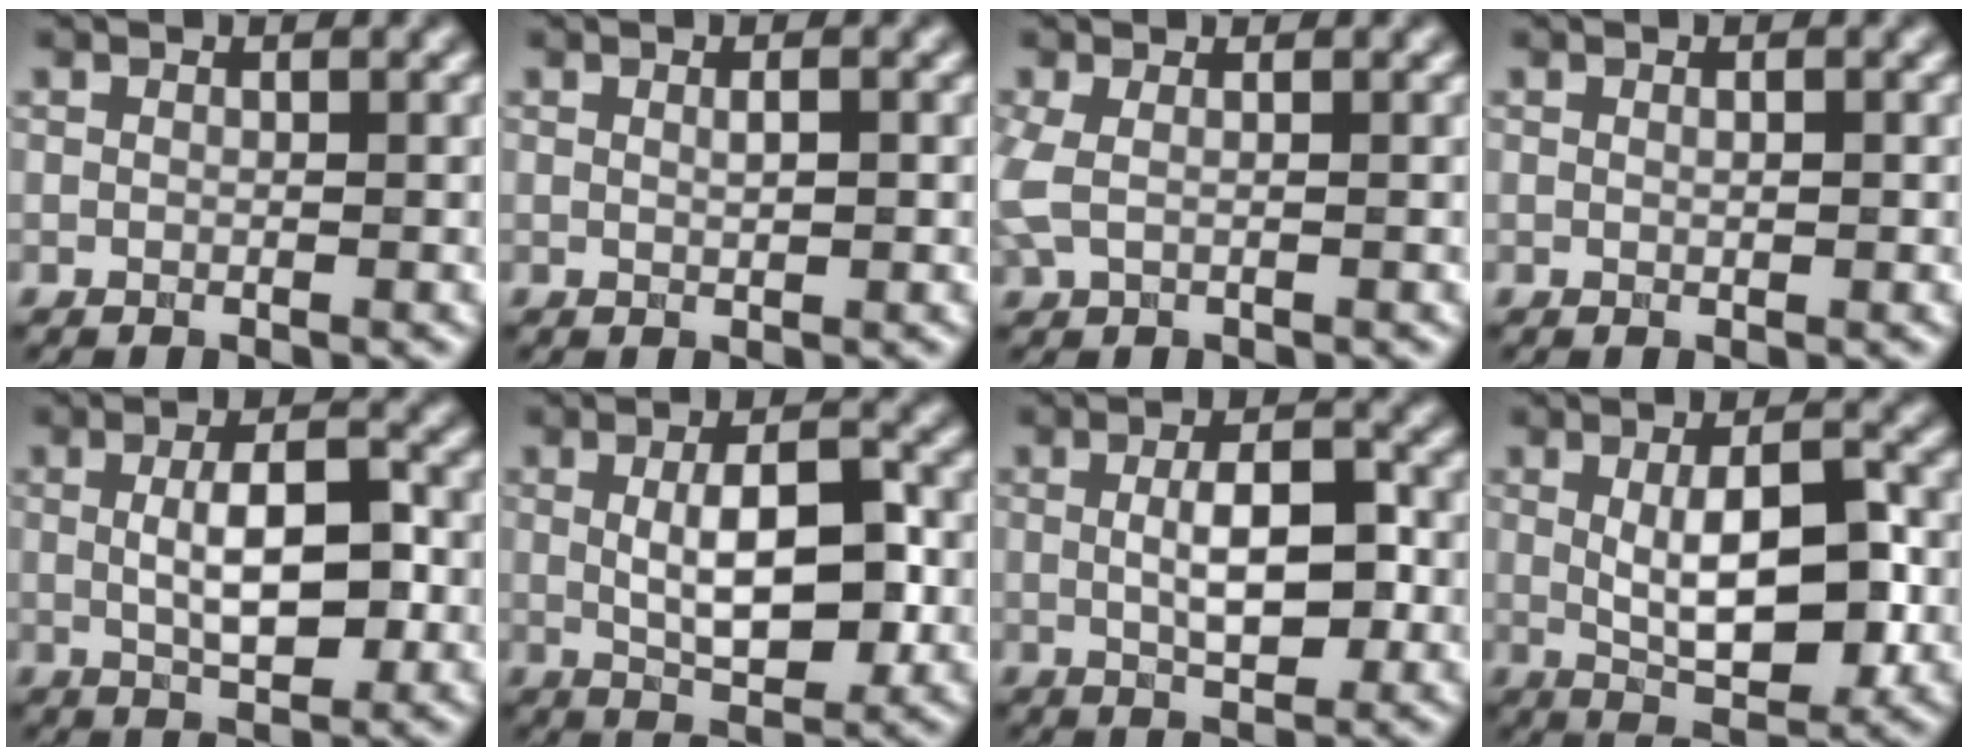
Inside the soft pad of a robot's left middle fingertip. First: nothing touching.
{"total": 0.9, "force": [0.2, 0.0, 0.9], "torque": [-0.018, 0.002, 0.001]}
{"total": 1.8, "force": [0.0, 0.7, 1.6], "torque": [-0.049, 0.001, -0.005]}
{"total": 0.6, "force": [0.1, 0.0, 0.6], "torque": [-0.012, 0.002, 0.000]}
{"total": 5.6, "force": [0.0, 1.9, 5.2], "torque": [-0.092, 0.001, -0.001]}
{"total": 6.3, "force": [0.1, 2.4, 5.9], "torque": [-0.096, 0.001, 0.001]}
{"total": 5.0, "force": [0.0, 1.8, 4.7], "torque": [-0.084, 0.002, 0.000]}
{"total": 7.1, "force": [0.0, 2.6, 6.5], "torque": [-0.102, 0.001, 0.000]}